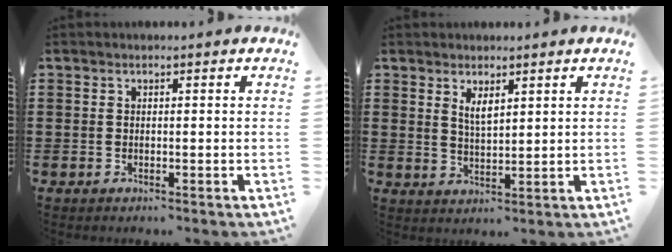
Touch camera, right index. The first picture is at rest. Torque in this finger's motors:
{"motor_torque": [0.08, -0.02, 0.12, 0.03]}